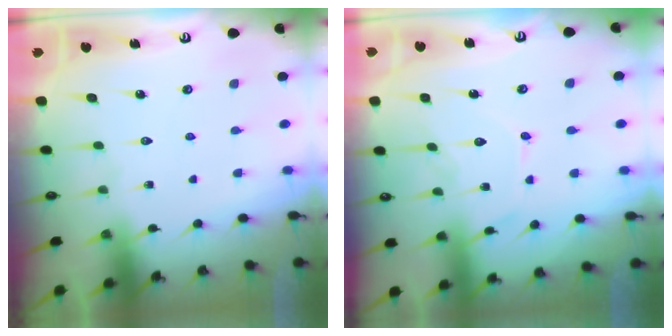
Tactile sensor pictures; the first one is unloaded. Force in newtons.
{"total": 8.9, "press": 8.9, "slide": 0.4}